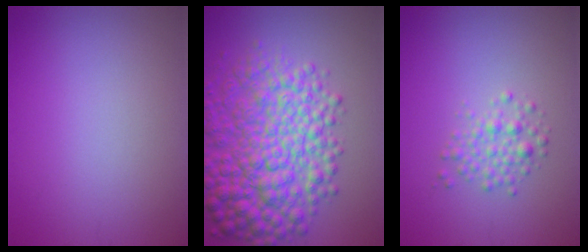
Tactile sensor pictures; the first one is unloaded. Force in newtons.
{"total": 9.9, "press": 9.9, "slide": 0.1}
{"total": 2.1, "press": 2.1, "slide": 0.1}